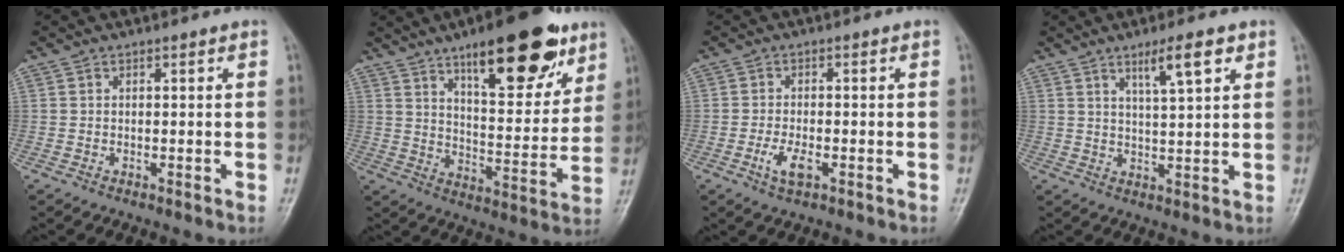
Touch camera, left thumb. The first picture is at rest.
{"total": 21.0, "force": [12.6, 7.5, 15.0], "torque": [-0.173, -0.058, 0.194]}
{"total": 3.9, "force": [-1.5, 1.8, 3.1], "torque": [-0.062, 0.002, -0.025]}
{"total": 6.4, "force": [3.8, 1.1, 5.1], "torque": [-0.083, -0.018, 0.066]}